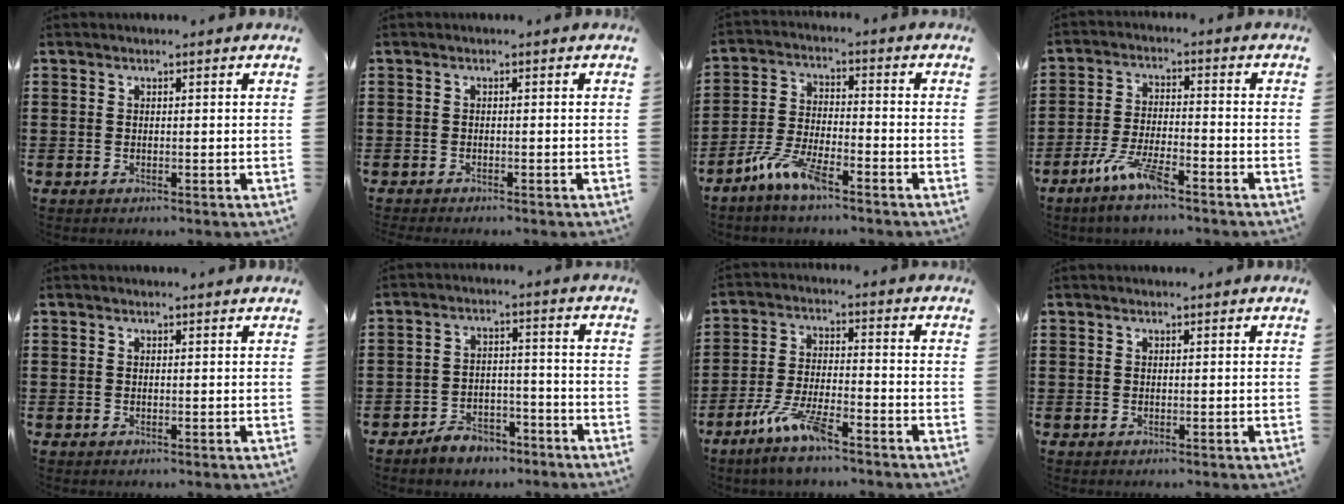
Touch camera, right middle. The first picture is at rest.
{"total": 0.8, "force": [-0.8, -0.1, 0.0], "torque": [-0.002, -0.002, -0.015]}
{"total": 6.7, "force": [-5.0, 1.3, 4.2], "torque": [-0.103, -0.008, -0.097]}
{"total": 7.0, "force": [-4.8, 1.2, 4.9], "torque": [-0.111, -0.010, -0.092]}
{"total": 0.0}
{"total": 4.4, "force": [-4.1, 1.4, 0.7], "torque": [-0.013, 0.012, -0.081]}
{"total": 7.9, "force": [-5.6, 1.2, 5.4], "torque": [-0.126, -0.013, -0.109]}
{"total": 0.0}